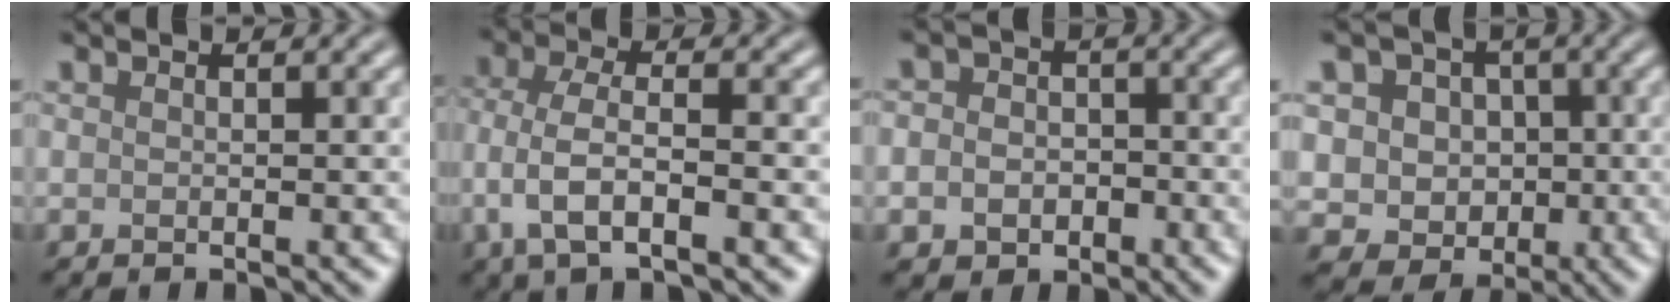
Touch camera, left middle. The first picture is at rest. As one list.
[{"total": 5.2, "force": [-2.1, 2.0, 4.3], "torque": [-0.094, -0.002, -0.045]}, {"total": 4.7, "force": [-1.3, 4.0, 2.1], "torque": [-0.016, -0.001, -0.036]}, {"total": 5.9, "force": [0.0, 5.4, 2.5], "torque": [-0.021, 0.012, -0.025]}]